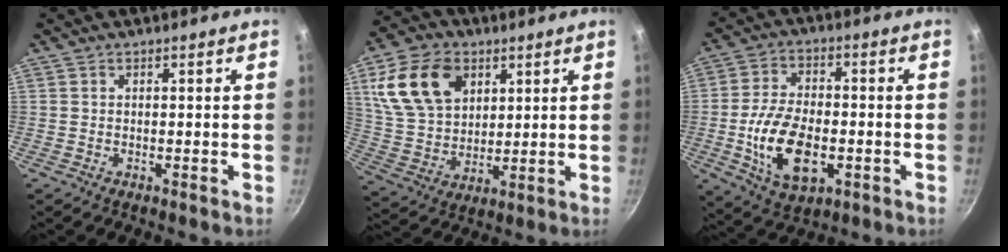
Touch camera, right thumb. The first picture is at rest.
{"total": 16.6, "force": [6.3, 11.5, 10.1], "torque": [-0.165, -0.009, 0.125]}
{"total": 14.6, "force": [-3.2, 8.2, 11.6], "torque": [-0.206, 0.013, -0.053]}